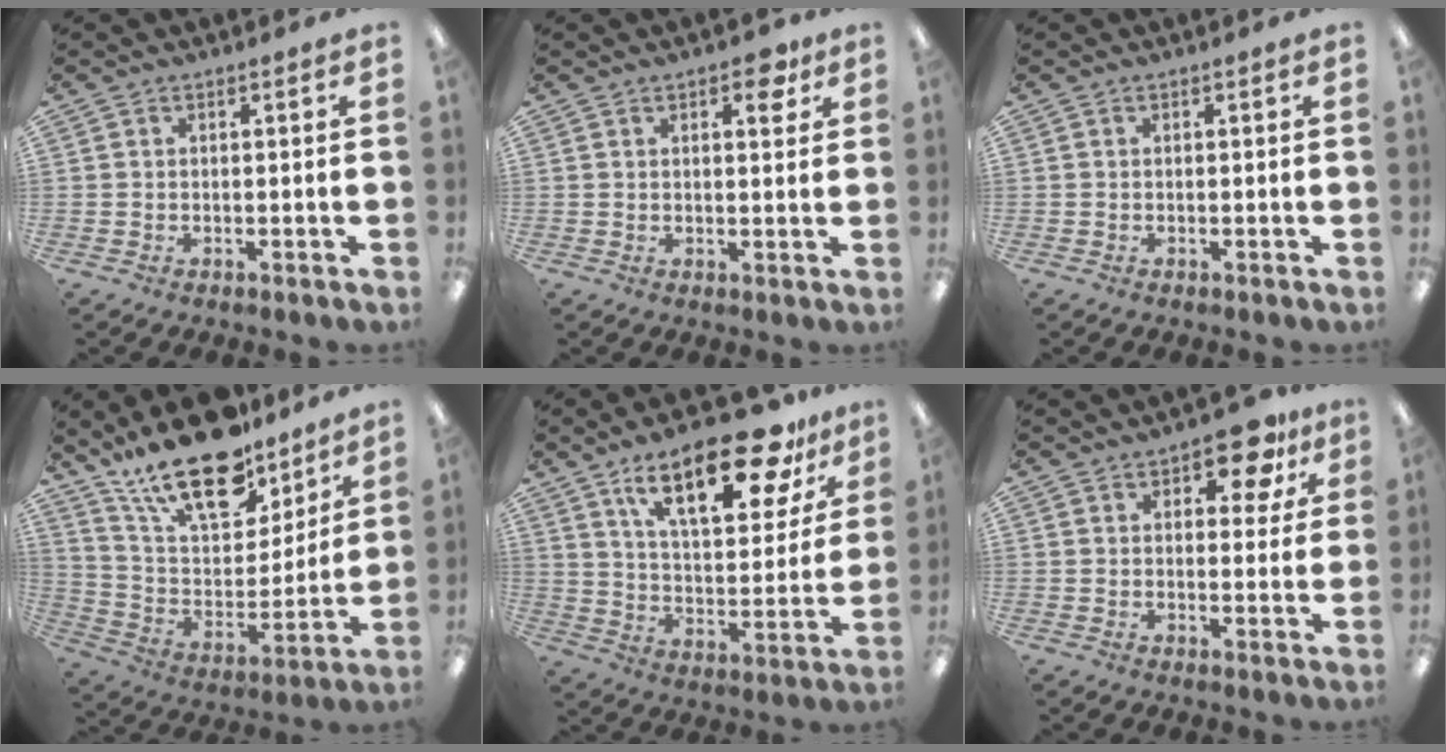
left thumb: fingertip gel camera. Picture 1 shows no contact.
{"total": 5.0, "force": [2.9, 2.3, 3.3], "torque": [-0.032, -0.010, 0.043]}
{"total": 0.0}
{"total": 22.0, "force": [16.2, 9.1, 11.8], "torque": [-0.215, -0.101, 0.284]}
{"total": 22.7, "force": [14.7, 8.4, 15.1], "torque": [-0.230, -0.077, 0.241]}
{"total": 9.4, "force": [5.8, 4.5, 5.9], "torque": [-0.056, -0.029, 0.092]}